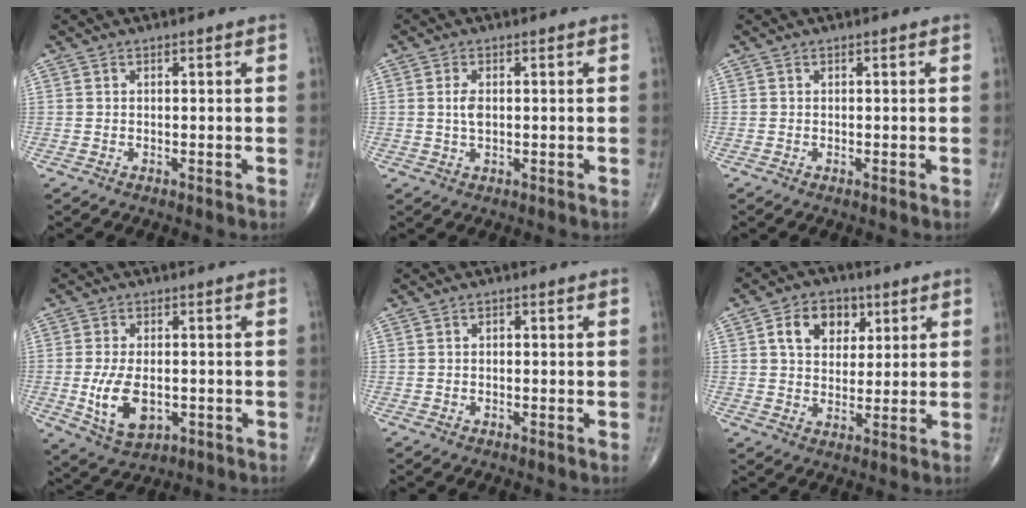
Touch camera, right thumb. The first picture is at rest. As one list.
[{"total": 2.8, "force": [0.3, 1.4, 2.3], "torque": [-0.047, -0.001, 0.004]}, {"total": 0.0}, {"total": 9.3, "force": [-1.8, 5.4, 7.4], "torque": [-0.131, -0.005, -0.018]}, {"total": 0.7, "force": [0.0, 0.5, 0.5], "torque": [-0.002, 0.003, -0.003]}, {"total": 9.2, "force": [3.4, 6.7, 5.4], "torque": [-0.054, -0.005, 0.055]}]